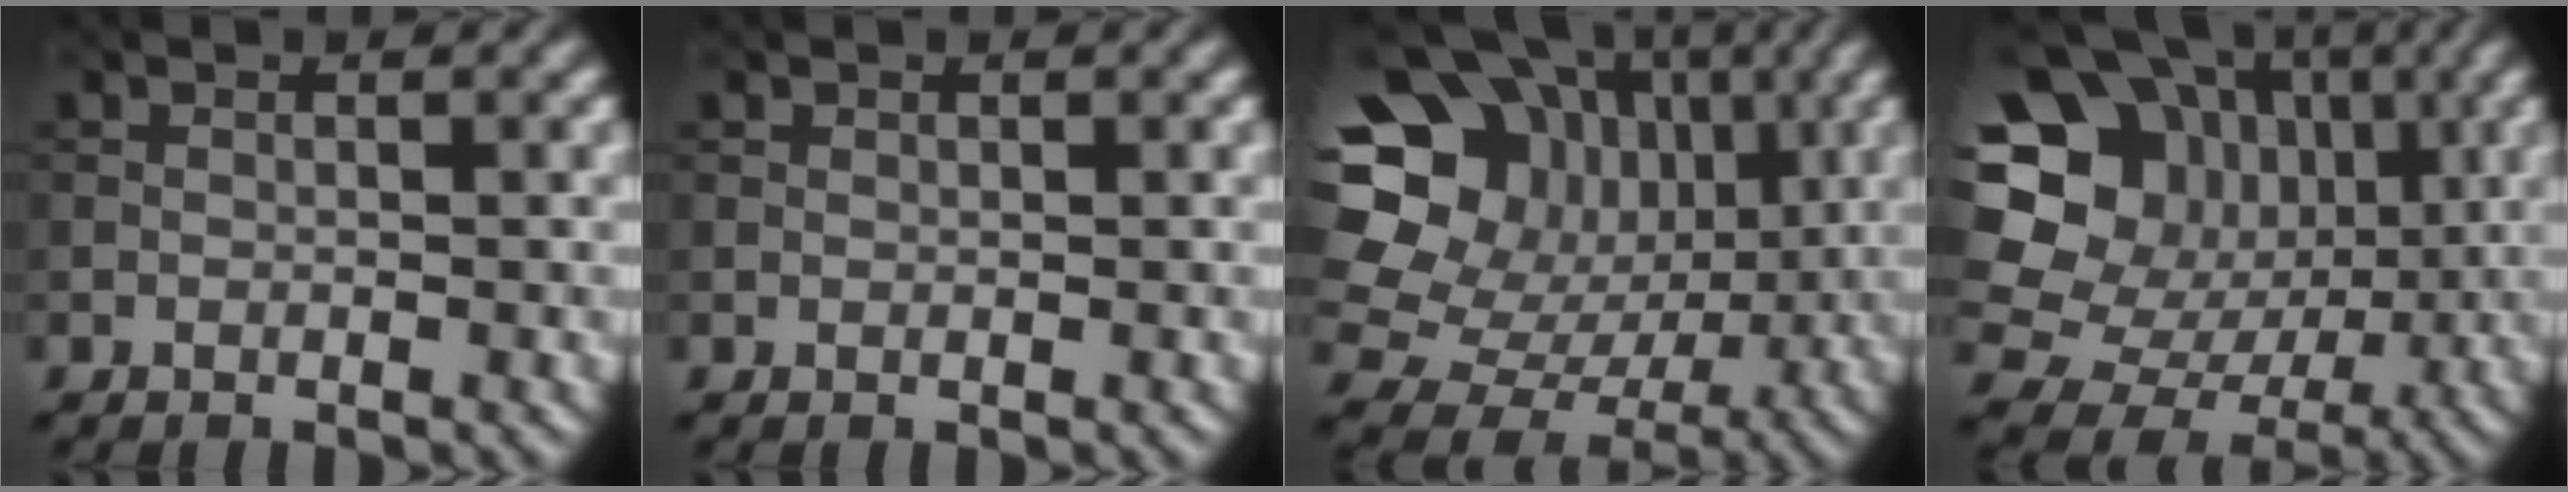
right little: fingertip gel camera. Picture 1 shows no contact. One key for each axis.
{"total": 0.0}
{"total": 21.0, "fx": 3.9, "fy": 18.8, "fz": 8.3, "tx": -0.179, "ty": 0.028, "tz": 0.034}
{"total": 21.4, "fx": 3.0, "fy": 19.5, "fz": 8.1, "tx": -0.184, "ty": 0.025, "tz": 0.019}